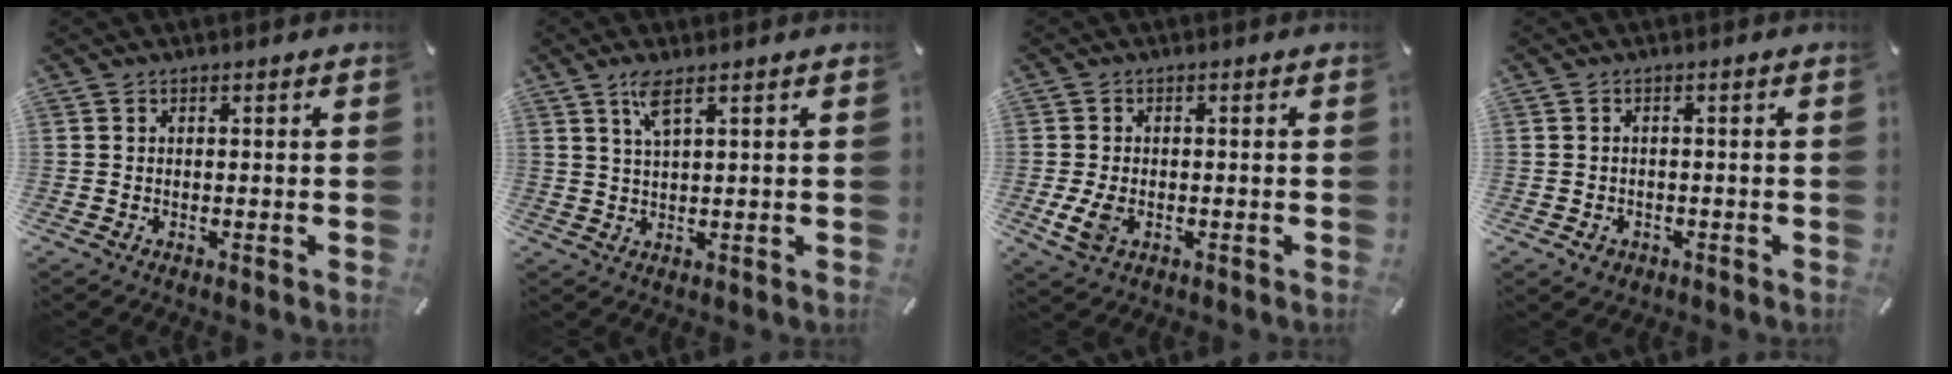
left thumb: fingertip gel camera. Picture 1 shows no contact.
{"total": 4.4, "force": [2.6, 0.7, 3.5], "torque": [-0.078, 0.002, 0.045]}
{"total": 4.3, "force": [-1.0, 2.8, 3.1], "torque": [-0.078, -0.005, -0.022]}
{"total": 2.0, "force": [-0.8, 1.7, 0.7], "torque": [-0.011, 0.005, -0.018]}